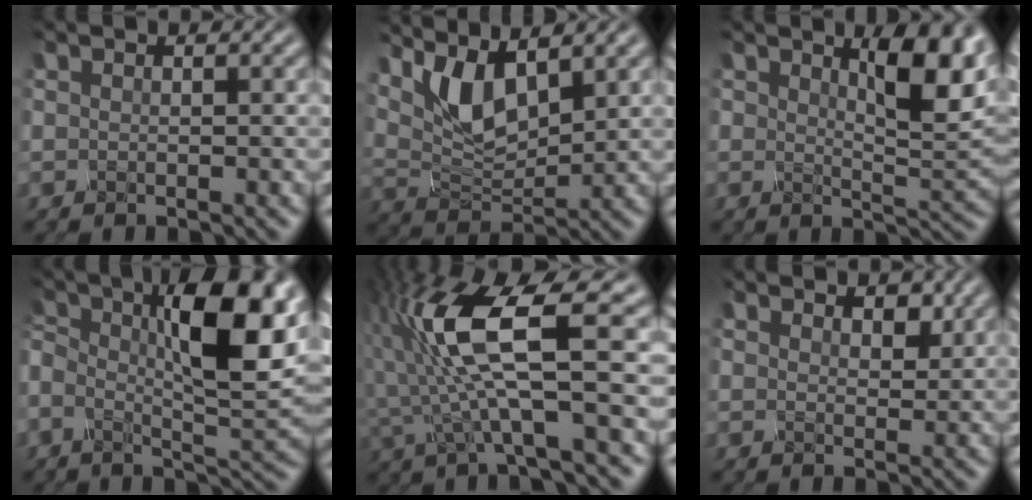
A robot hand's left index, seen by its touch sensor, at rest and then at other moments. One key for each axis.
{"total": 5.4, "fx": 2.6, "fy": 2.4, "fz": 4.1, "tx": -0.081, "ty": -0.008, "tz": 0.052}
{"total": 6.5, "fx": 3.0, "fy": 2.1, "fz": 5.3, "tx": -0.076, "ty": 0.003, "tz": 0.051}
{"total": 10.6, "fx": 1.0, "fy": 3.6, "fz": 10.0, "tx": -0.160, "ty": -0.001, "tz": 0.011}
{"total": 8.0, "fx": 0.0, "fy": 1.6, "fz": 7.8, "tx": -0.163, "ty": 0.008, "tz": 0.002}
{"total": 1.6, "fx": 0.9, "fy": 1.2, "fz": 0.5, "tx": -0.012, "ty": -0.001, "tz": 0.013}